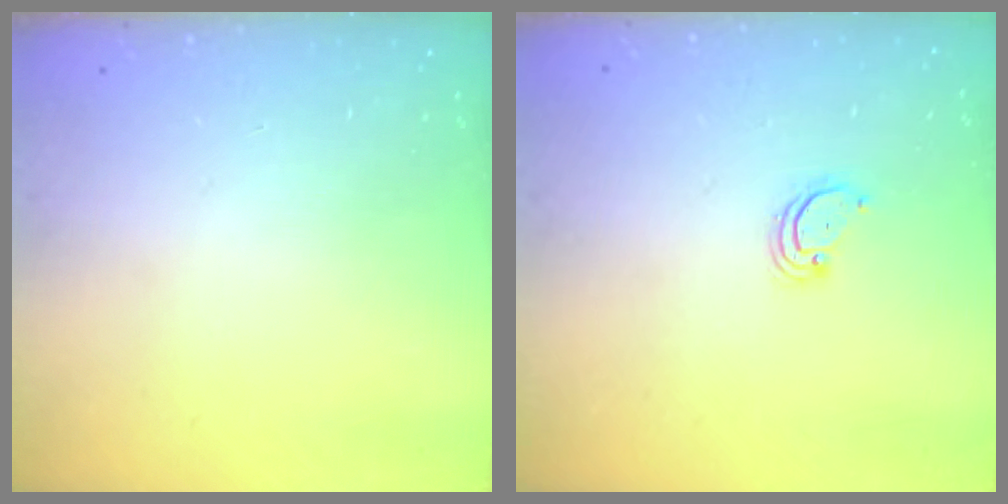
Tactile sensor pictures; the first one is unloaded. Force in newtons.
{"total": 2.3, "press": 2.3, "slide": 0.2}